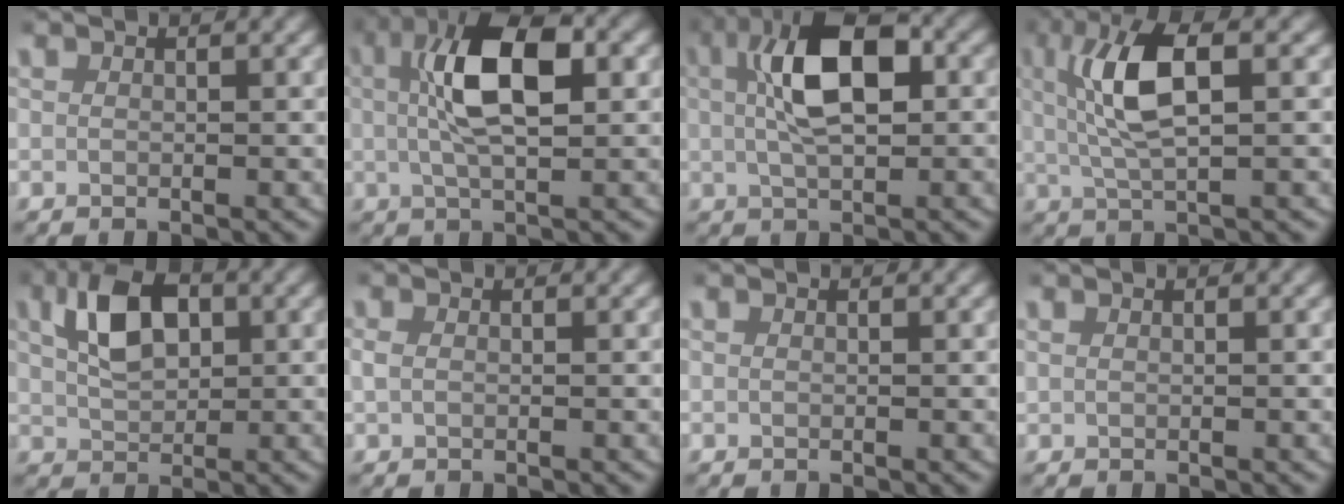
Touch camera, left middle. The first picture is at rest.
{"total": 8.2, "force": [1.2, 3.5, 7.3], "torque": [-0.137, 0.006, 0.019]}
{"total": 8.1, "force": [1.2, 3.8, 7.1], "torque": [-0.131, 0.008, 0.017]}
{"total": 6.3, "force": [1.2, 1.9, 5.9], "torque": [-0.125, 0.008, 0.017]}
{"total": 5.9, "force": [1.7, 3.5, 4.4], "torque": [-0.081, 0.004, 0.031]}
{"total": 0.9, "force": [0.0, 0.6, 0.6], "torque": [-0.020, -0.001, 0.001]}
{"total": 0.0}
{"total": 0.0}